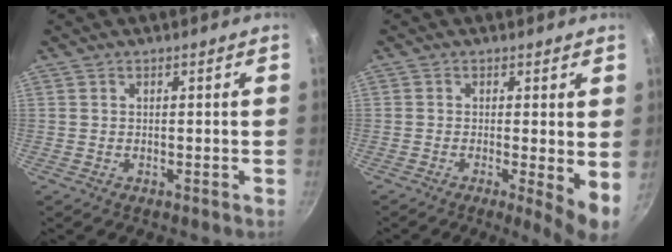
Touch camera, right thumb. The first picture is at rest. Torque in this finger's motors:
{"motor_torque": [0.04, 0.52, -0.11, 0.00, 0.13]}